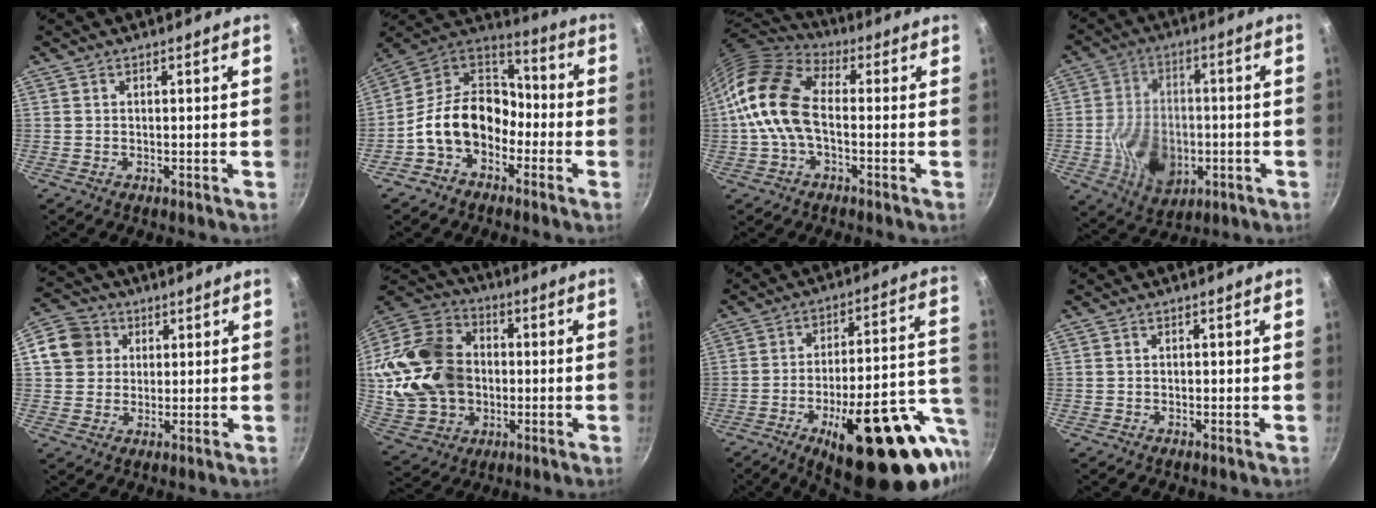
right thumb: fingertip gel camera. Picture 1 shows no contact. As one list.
[{"total": 16.6, "force": [-4.5, 12.3, 10.3], "torque": [-0.138, 0.065, -0.103]}, {"total": 14.7, "force": [-0.7, 9.3, 11.4], "torque": [-0.202, 0.032, -0.030]}, {"total": 13.4, "force": [-2.8, 9.9, 8.6], "torque": [-0.122, 0.019, -0.039]}, {"total": 8.6, "force": [2.5, 7.7, 3.0], "torque": [-0.021, 0.010, 0.034]}, {"total": 22.5, "force": [0.2, 17.7, 13.9], "torque": [-0.254, 0.033, 0.016]}, {"total": 28.7, "force": [-10.7, 10.4, 24.5], "torque": [-0.302, 0.031, -0.145]}, {"total": 0.5, "force": [-0.1, 0.5, 0.2], "torque": [-0.003, 0.004, 0.000]}]